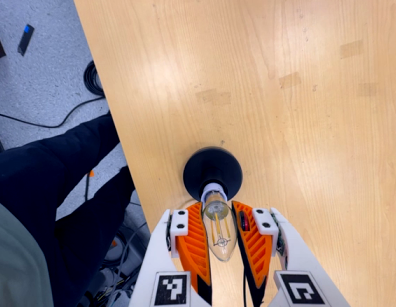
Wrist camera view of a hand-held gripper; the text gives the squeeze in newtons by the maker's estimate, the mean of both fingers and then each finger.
{"total": 19.9, "left": 21.3, "right": 18.5}